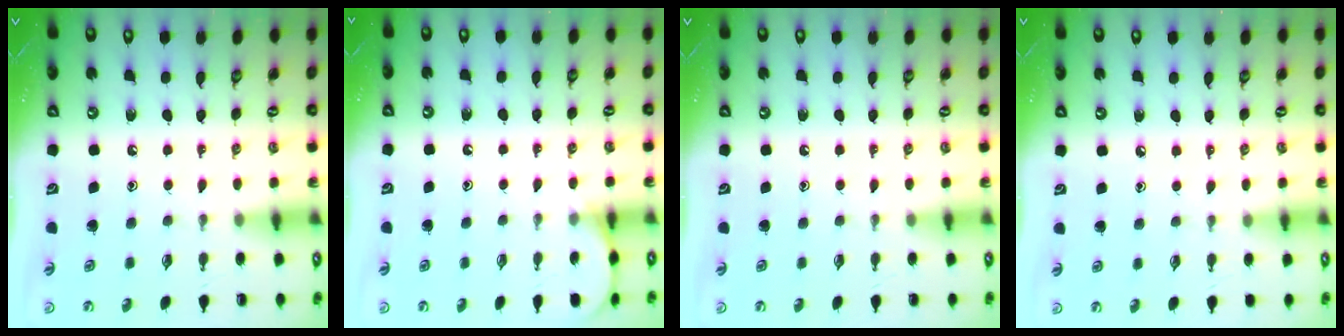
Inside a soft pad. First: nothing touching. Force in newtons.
{"total": 4.9, "press": 4.9, "slide": 0.5}
{"total": 0.0}
{"total": 2.3, "press": 2.3, "slide": 0.4}